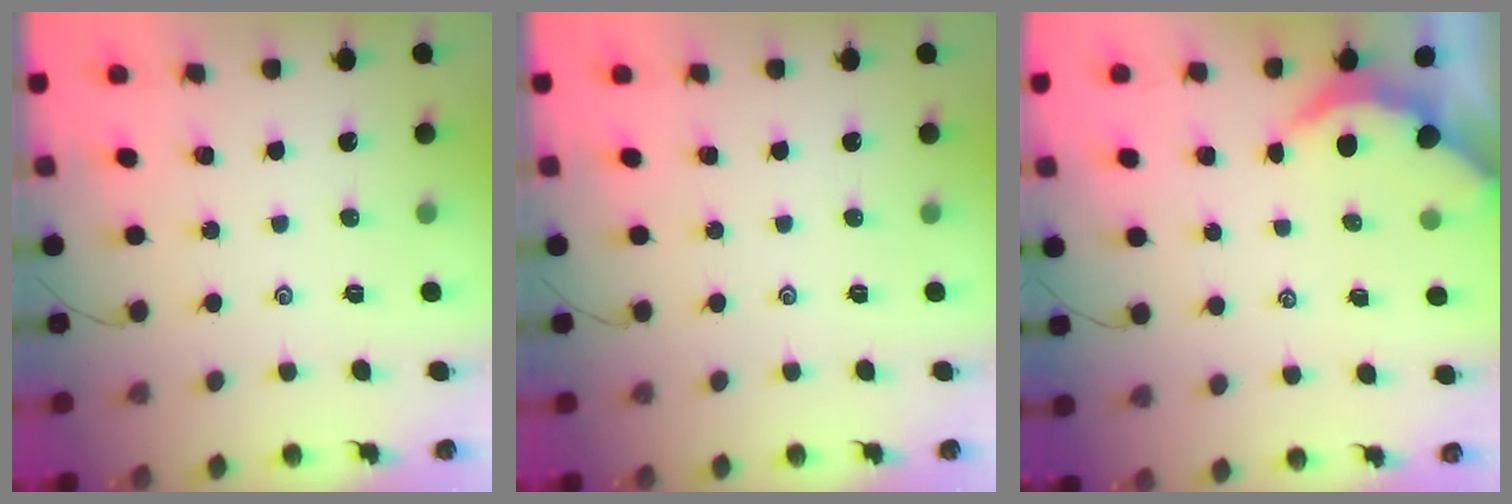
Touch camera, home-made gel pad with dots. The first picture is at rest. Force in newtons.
{"total": 0.0}
{"total": 2.4, "press": 2.4, "slide": 0.3}